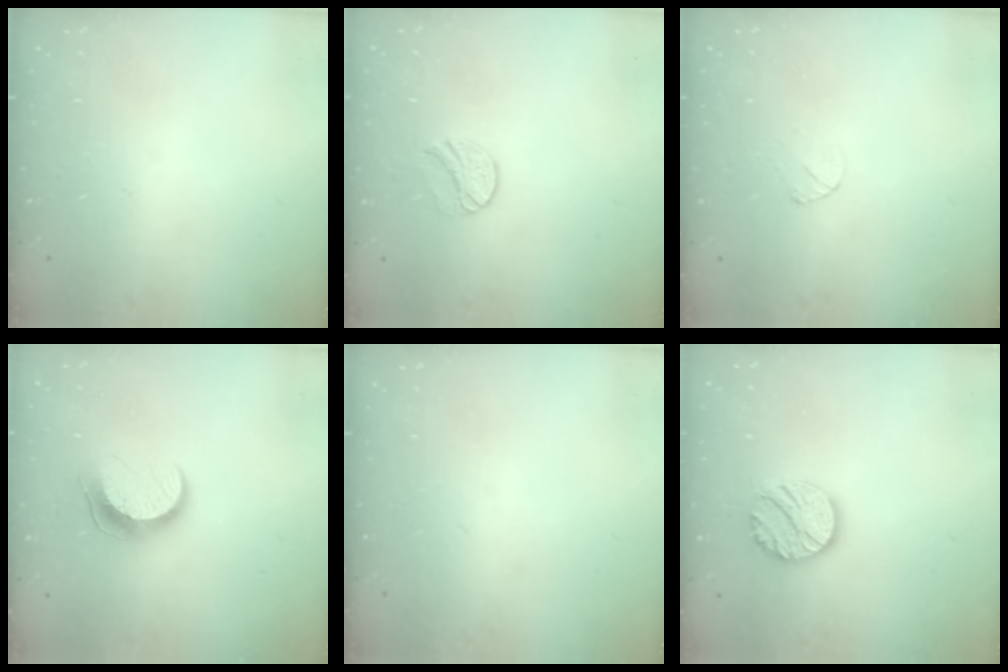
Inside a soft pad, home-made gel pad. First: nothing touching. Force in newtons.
{"total": 8.6, "press": 8.5, "slide": 0.9}
{"total": 3.6, "press": 3.6, "slide": 0.2}
{"total": 9.7, "press": 9.6, "slide": 0.5}
{"total": 0.0}
{"total": 11.6, "press": 11.6, "slide": 0.5}